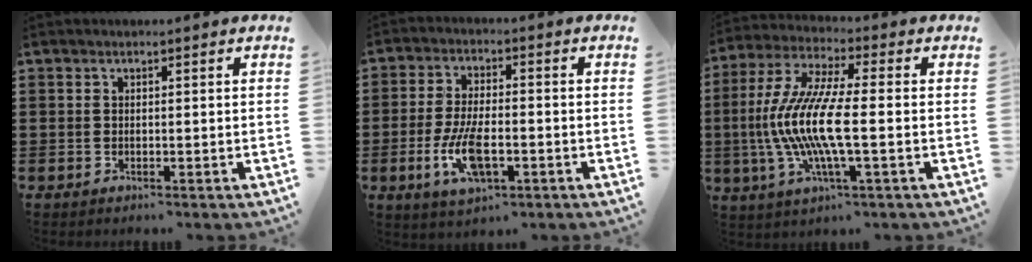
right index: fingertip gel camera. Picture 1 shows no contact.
{"total": 8.3, "force": [-2.6, 3.5, 7.1], "torque": [-0.156, -0.011, -0.049]}
{"total": 11.2, "force": [-2.0, 2.2, 10.8], "torque": [-0.241, -0.016, -0.046]}